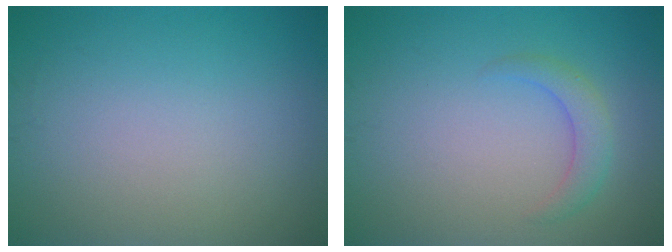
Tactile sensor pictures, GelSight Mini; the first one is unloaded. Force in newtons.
{"total": 2.0, "press": 2.0, "slide": 0.1}